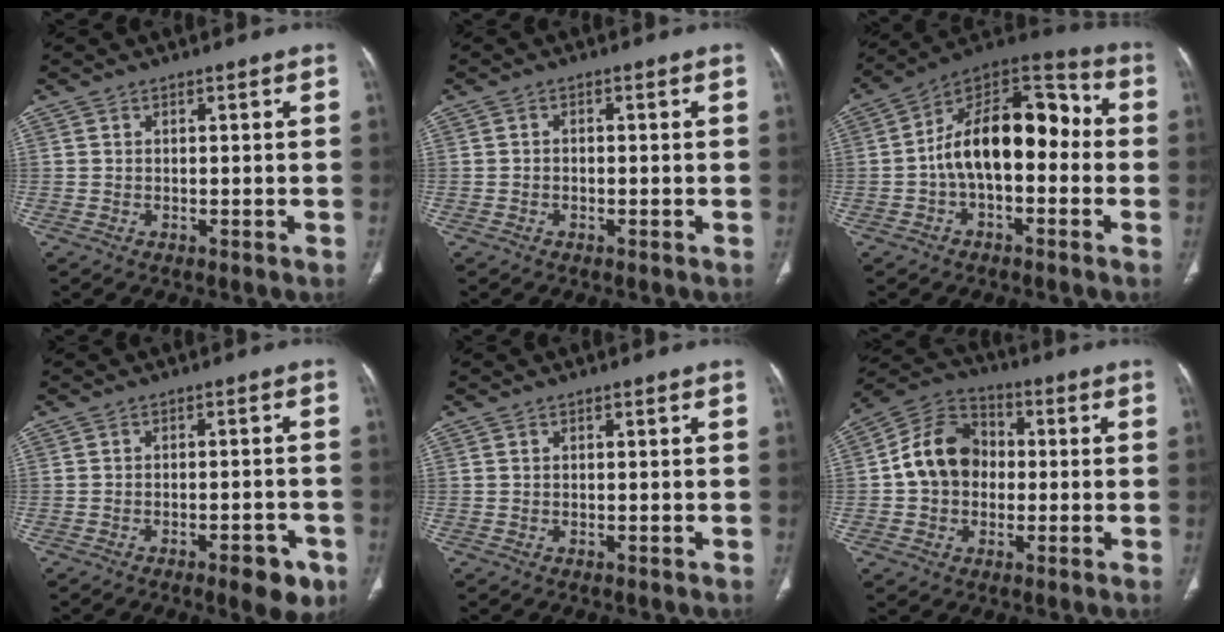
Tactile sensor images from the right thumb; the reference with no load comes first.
{"total": 0.8, "force": [-0.3, 0.6, 0.4], "torque": [-0.005, 0.003, -0.008]}
{"total": 17.8, "force": [-1.1, 10.0, 14.7], "torque": [-0.208, 0.055, -0.032]}
{"total": 6.5, "force": [-3.6, 2.3, 4.8], "torque": [-0.048, 0.013, -0.043]}
{"total": 0.0}
{"total": 12.3, "force": [-0.1, 9.9, 7.3], "torque": [-0.111, 0.034, -0.013]}